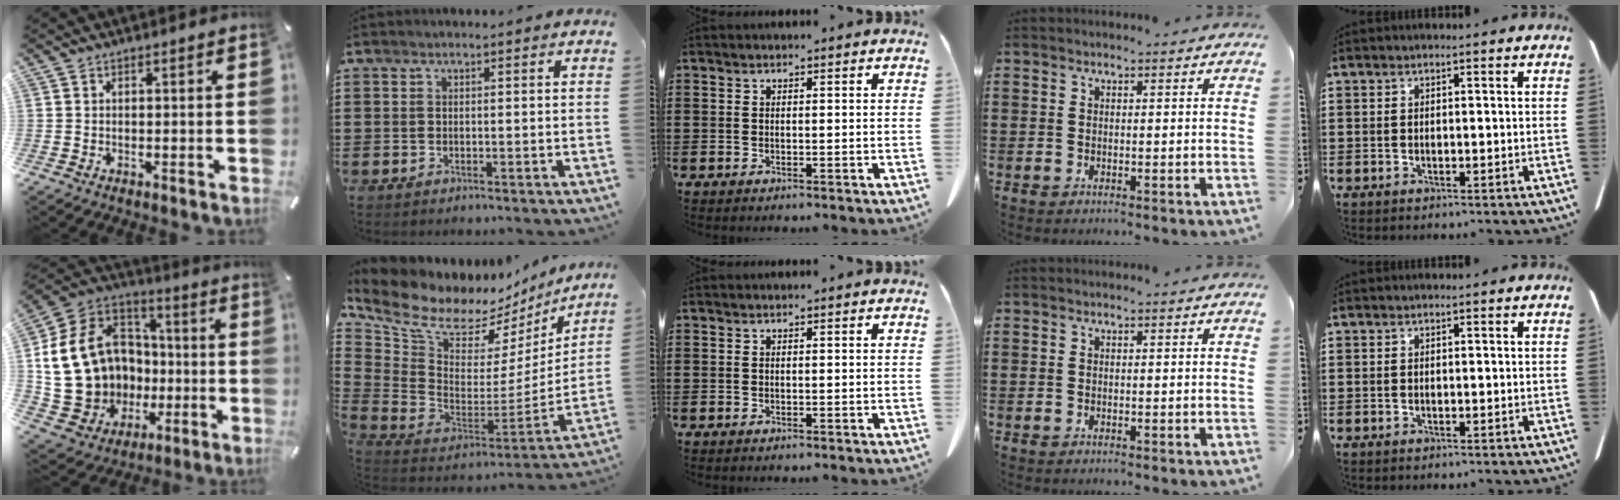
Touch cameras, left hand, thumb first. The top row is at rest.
{"thumb": {"total": 20.4, "force": [-0.5, 18.3, 9.0], "torque": [-0.198, -0.010, 0.032]}, "index": {"total": 9.0, "force": [7.4, 4.1, 3.3], "torque": [-0.117, -0.070, 0.127]}}